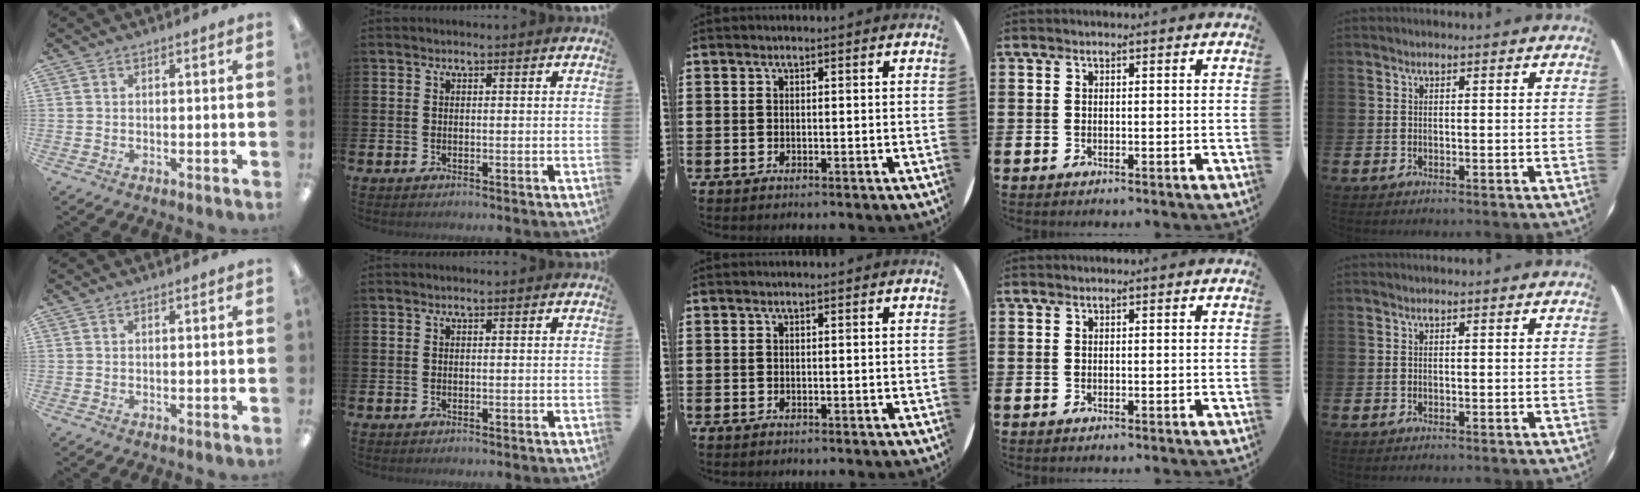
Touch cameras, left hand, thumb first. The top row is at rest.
{"thumb": {"total": 0.5, "force": [0.4, 0.1, 0.3], "torque": [-0.007, 0.003, 0.007]}}